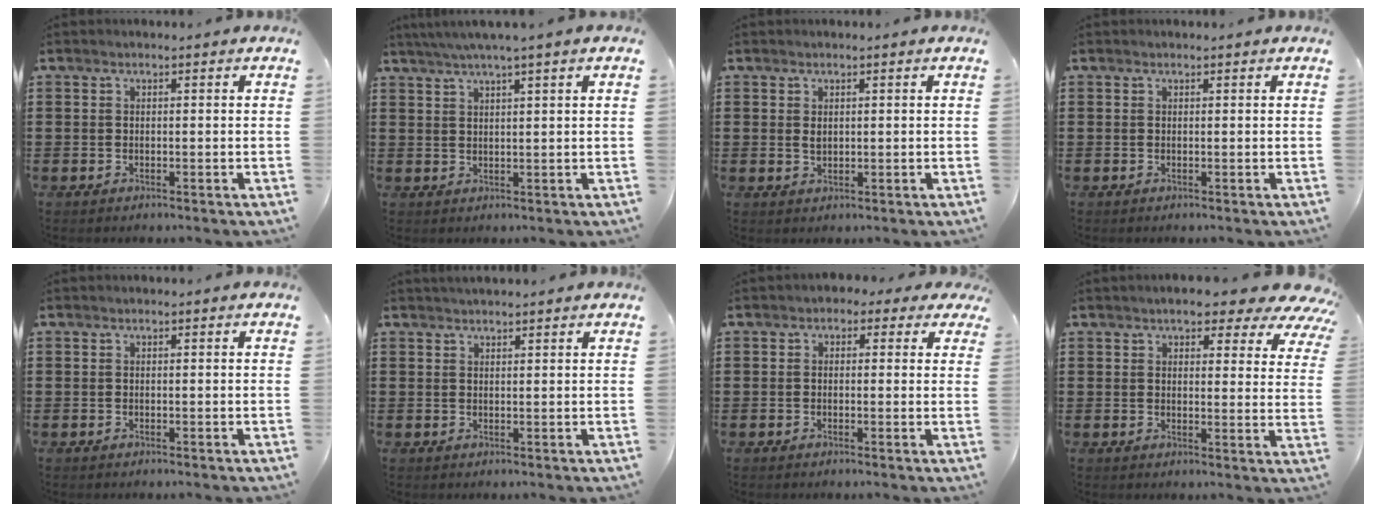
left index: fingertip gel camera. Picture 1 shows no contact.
{"total": 2.7, "force": [1.9, -0.5, 1.9], "torque": [-0.040, -0.002, 0.032]}
{"total": 1.2, "force": [0.4, 0.8, 0.8], "torque": [-0.018, 0.006, 0.006]}
{"total": 0.0}
{"total": 0.0}
{"total": 1.3, "force": [1.3, 0.0, 0.3], "torque": [-0.007, 0.002, 0.025]}
{"total": 1.5, "force": [-0.1, 1.2, 0.8], "torque": [-0.020, 0.008, -0.005]}
{"total": 6.0, "force": [5.0, 1.6, 3.0], "torque": [-0.051, -0.021, 0.082]}